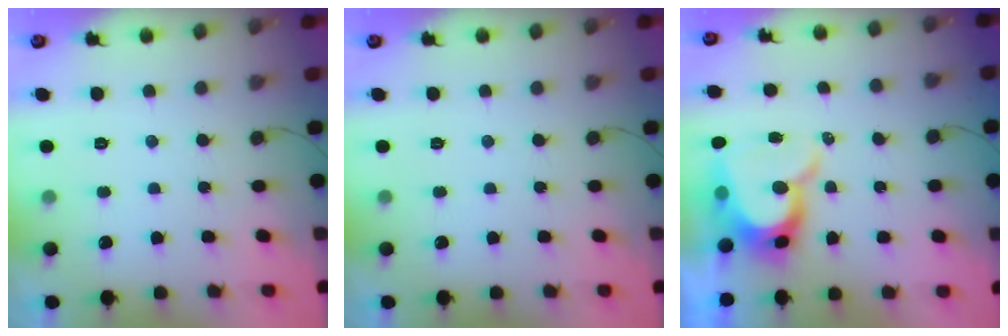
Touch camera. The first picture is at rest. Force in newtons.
{"total": 0.0}
{"total": 12.5, "press": 12.5, "slide": 1.1}